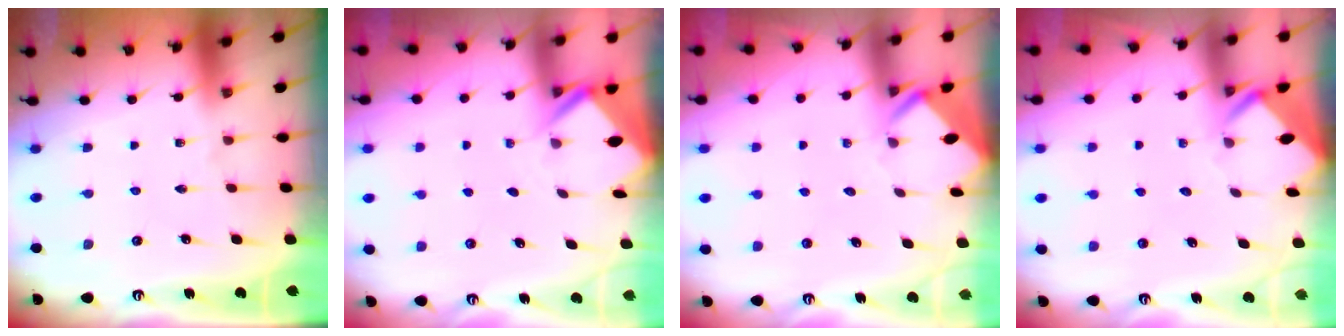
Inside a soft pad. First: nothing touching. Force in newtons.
{"total": 2.4, "press": 2.4, "slide": 0.1}
{"total": 3.5, "press": 3.5, "slide": 0.2}
{"total": 3.4, "press": 3.4, "slide": 0.1}